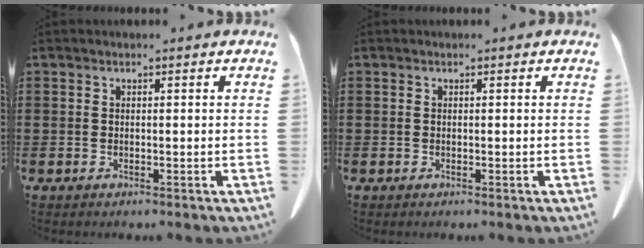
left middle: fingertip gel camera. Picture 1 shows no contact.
{"total": 0.0}